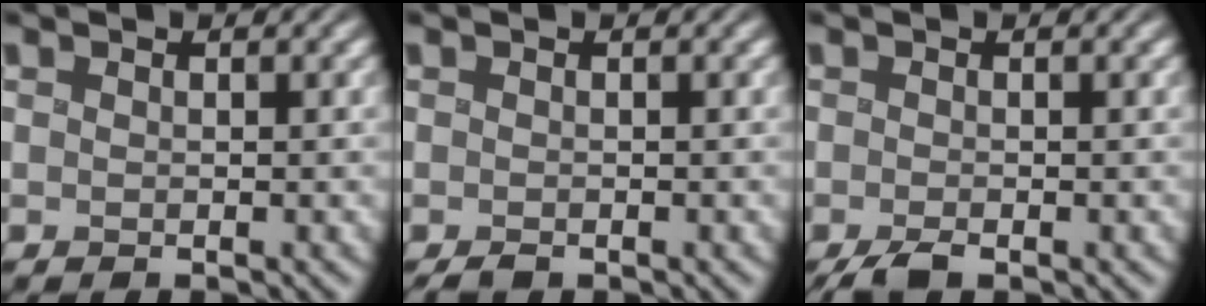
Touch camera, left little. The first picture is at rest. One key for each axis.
{"total": 0.6, "fx": -0.5, "fy": 0.3, "fz": 0.3, "tx": -0.002, "ty": -0.002, "tz": -0.006}
{"total": 1.5, "fx": -1.1, "fy": 0.4, "fz": 0.9, "tx": -0.019, "ty": -0.002, "tz": -0.020}